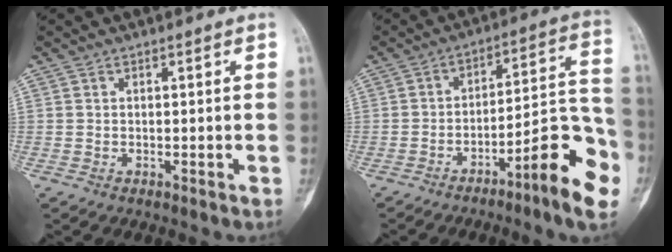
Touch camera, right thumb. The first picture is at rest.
{"total": 18.6, "force": [-8.6, 3.7, 16.1], "torque": [-0.212, 0.070, -0.124]}